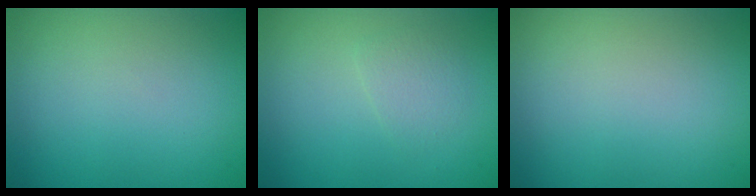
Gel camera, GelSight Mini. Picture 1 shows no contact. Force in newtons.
{"total": 1.4, "press": 1.4, "slide": 0.1}
{"total": 0.0}